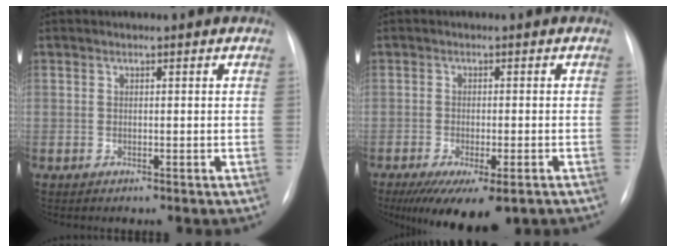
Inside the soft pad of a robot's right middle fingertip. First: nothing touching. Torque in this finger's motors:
{"motor_torque": [1.16, -0.98, 0.39, 0.16]}